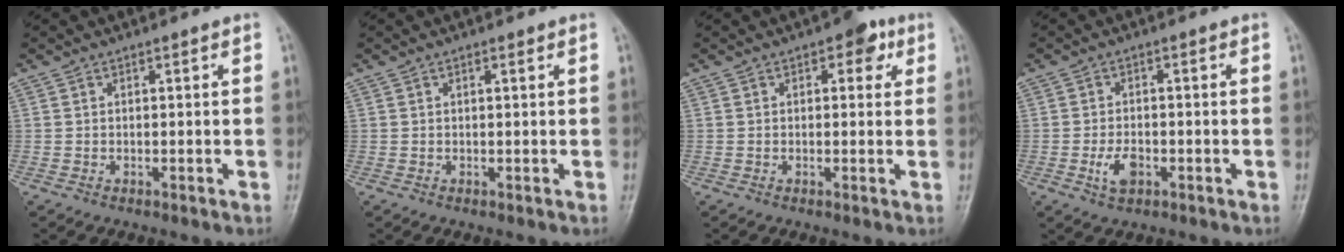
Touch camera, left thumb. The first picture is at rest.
{"total": 0.6, "force": [0.3, 0.2, 0.5], "torque": [-0.009, 0.000, 0.004]}
{"total": 4.1, "force": [1.7, 2.5, 2.8], "torque": [-0.008, 0.002, 0.012]}
{"total": 4.0, "force": [-1.5, 2.4, 2.9], "torque": [-0.053, 0.004, -0.025]}